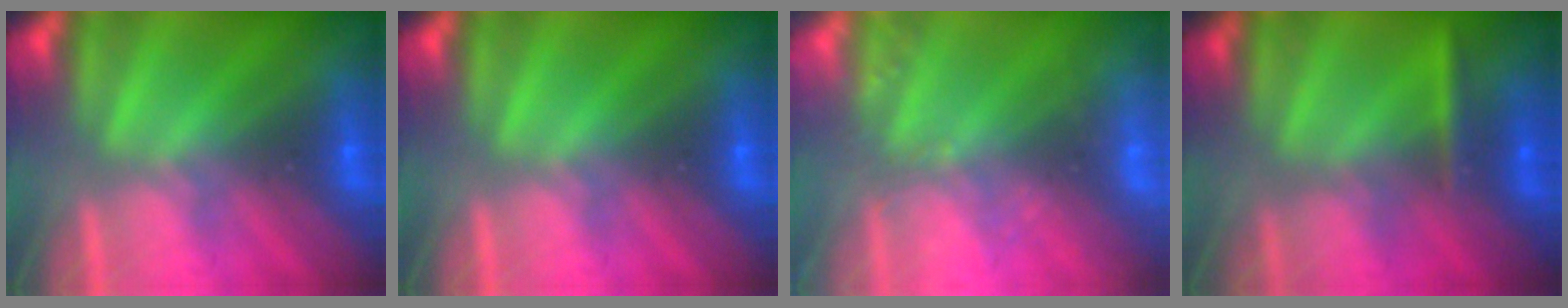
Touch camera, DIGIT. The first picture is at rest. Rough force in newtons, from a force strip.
{"total": 0.0}
{"total": 2.4}
{"total": 2.4}